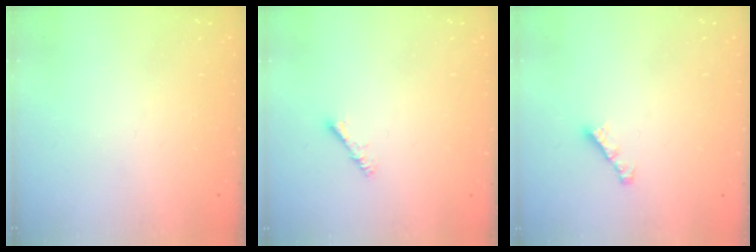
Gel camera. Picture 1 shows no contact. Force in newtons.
{"total": 2.4, "press": 2.4, "slide": 0.3}
{"total": 2.4, "press": 2.4, "slide": 0.1}